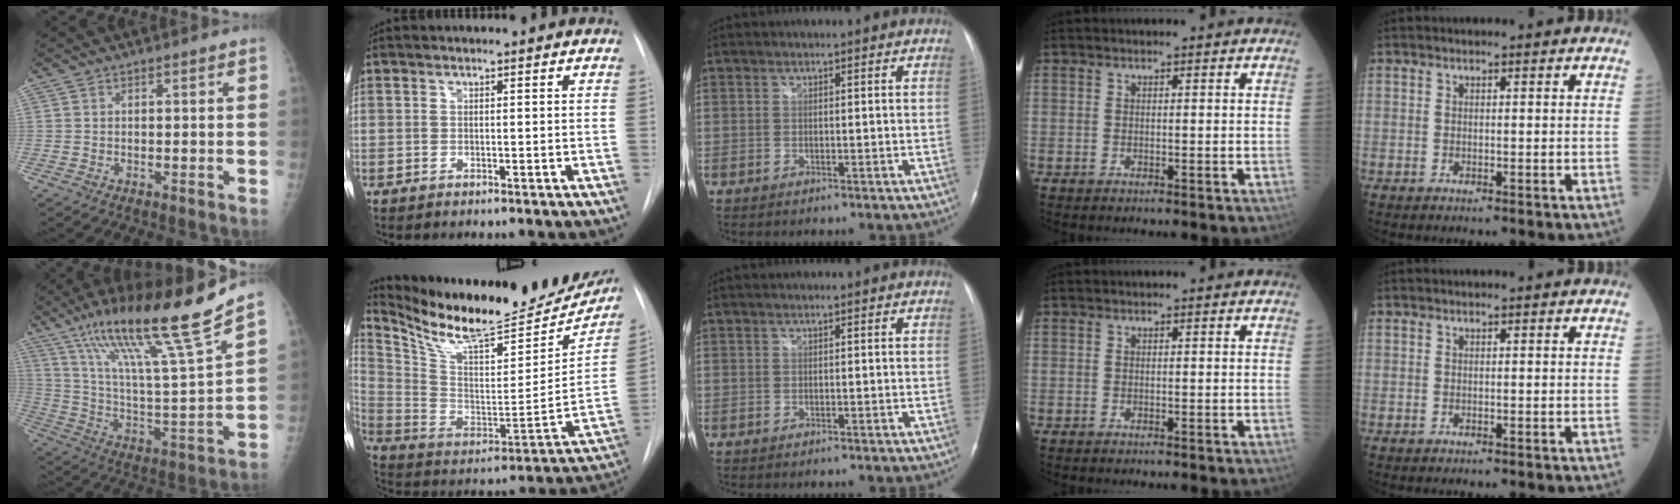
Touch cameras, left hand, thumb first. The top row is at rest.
{"thumb": {"total": 23.7, "force": [15.9, 1.4, 17.5], "torque": [-0.275, -0.059, 0.280]}, "index": {"total": 26.7, "force": [22.9, 6.5, 12.2], "torque": [-0.209, -0.058, 0.335]}}